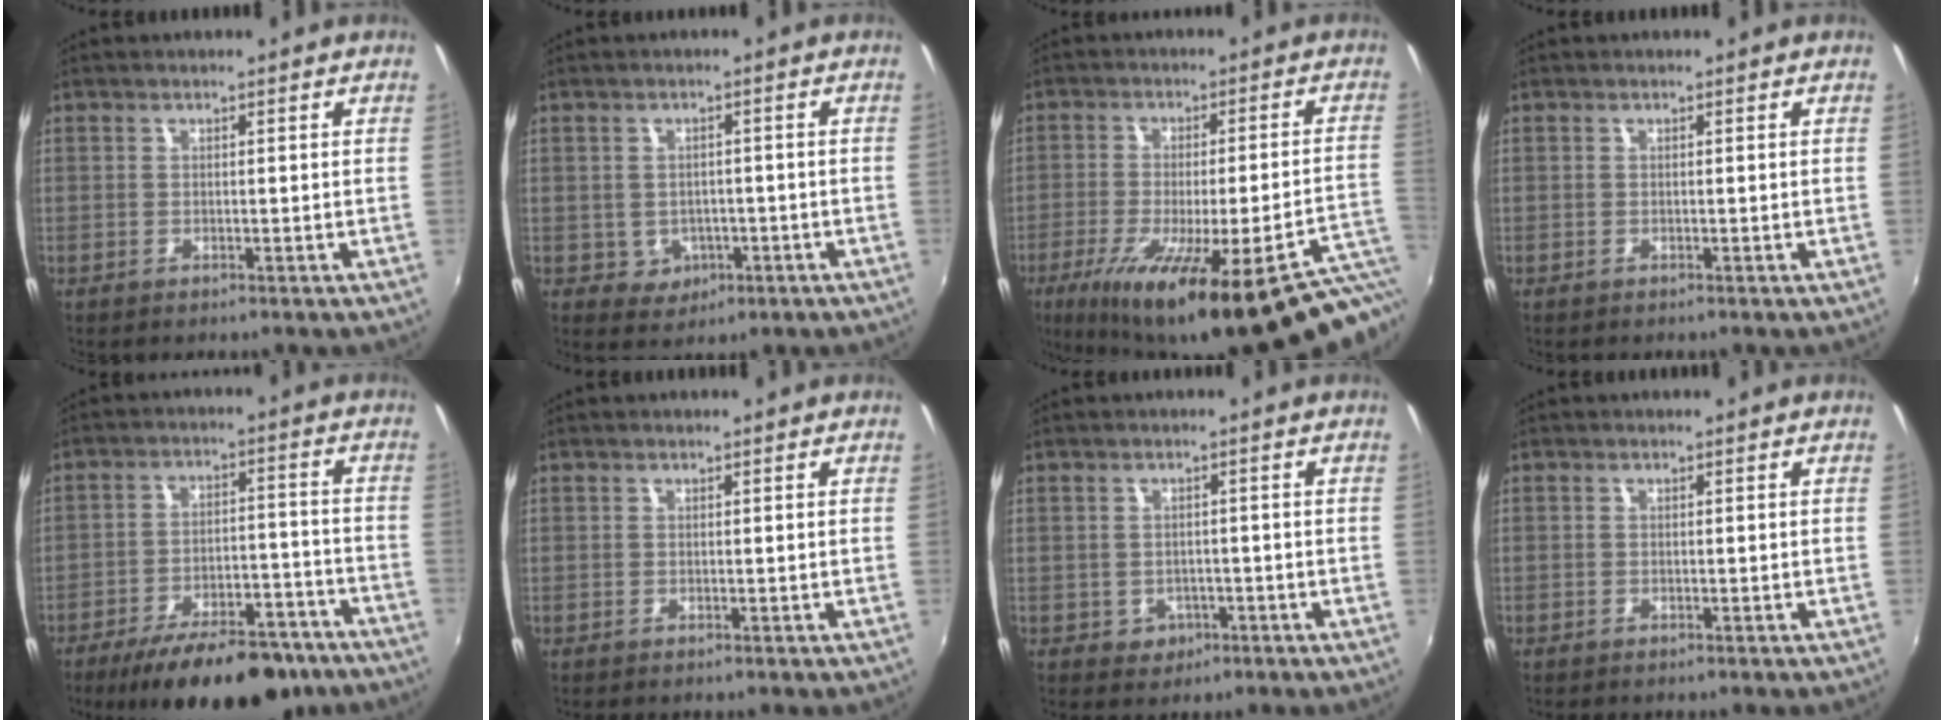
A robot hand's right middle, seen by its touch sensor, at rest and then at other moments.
{"total": 4.7, "force": [-1.2, 4.3, 1.5], "torque": [-0.042, 0.008, 0.000]}
{"total": 28.0, "force": [-17.6, 4.8, 21.2], "torque": [-0.316, -0.066, -0.242]}
{"total": 0.0}
{"total": 19.9, "force": [-15.3, 7.1, 10.6], "torque": [-0.178, -0.008, -0.209]}
{"total": 0.0}
{"total": 3.5, "force": [-1.2, 3.1, 1.1], "torque": [-0.029, 0.003, -0.008]}
{"total": 0.6, "force": [-0.5, 0.3, 0.0], "torque": [-0.002, 0.000, -0.008]}